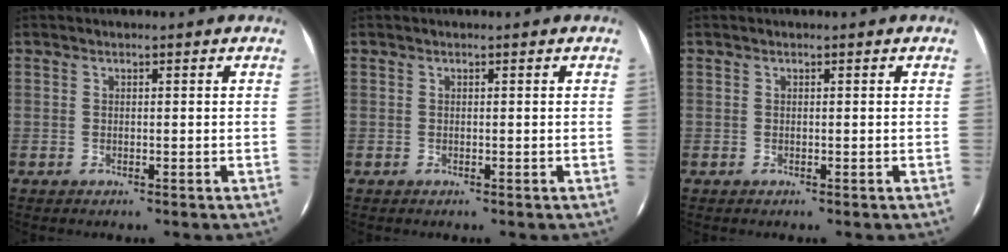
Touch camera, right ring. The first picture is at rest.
{"total": 0.0}
{"total": 0.0}